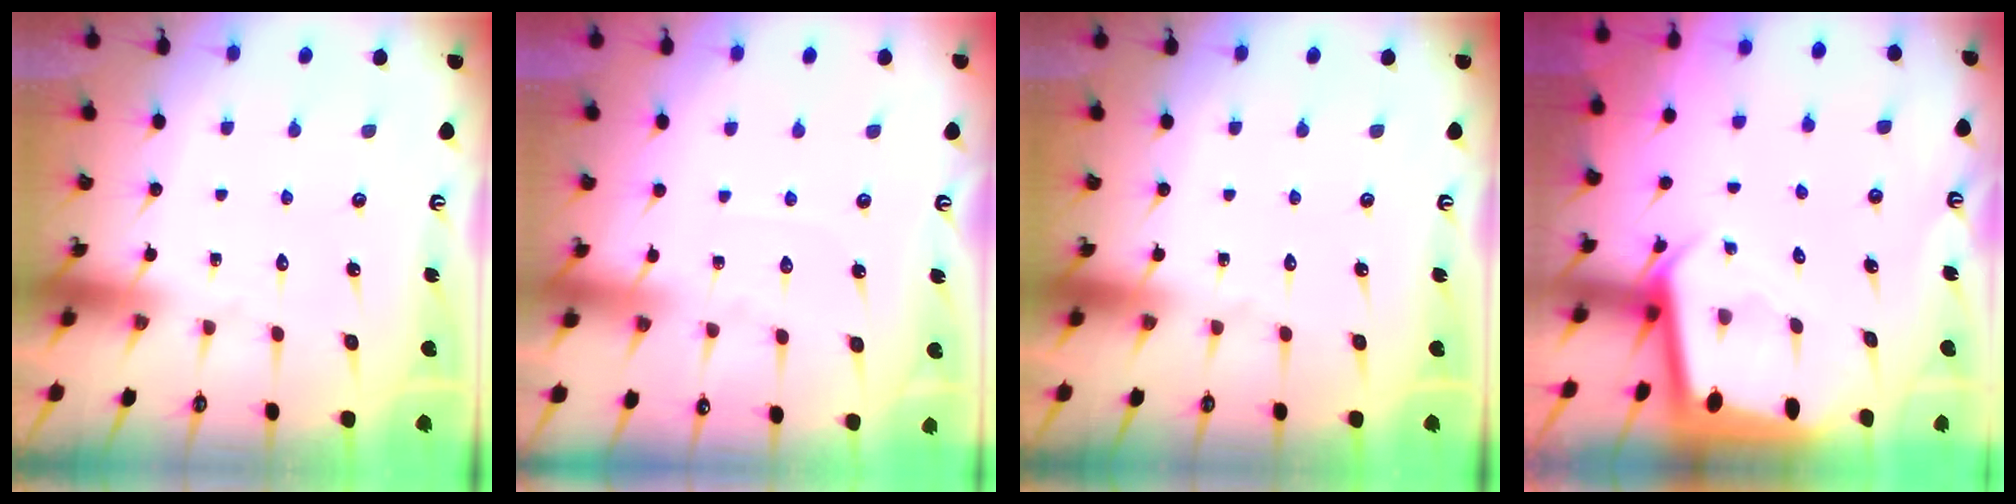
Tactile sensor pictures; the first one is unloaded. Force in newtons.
{"total": 2.0, "press": 2.0, "slide": 0.3}
{"total": 0.0}
{"total": 2.8, "press": 2.8, "slide": 0.1}